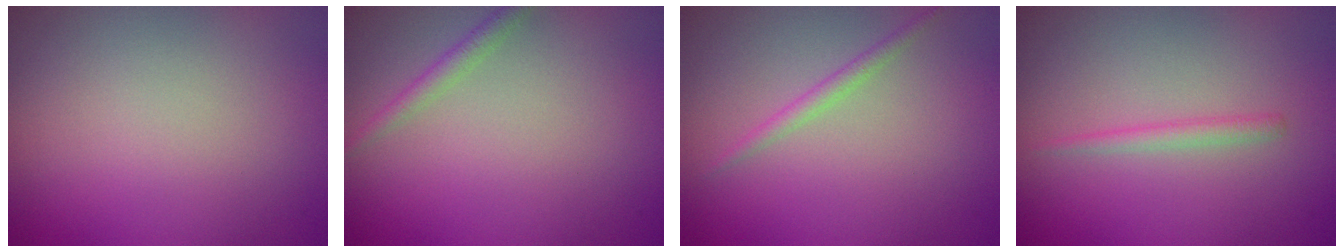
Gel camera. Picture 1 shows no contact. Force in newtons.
{"total": 1.3, "press": 1.3, "slide": 0.0}
{"total": 1.2, "press": 1.2, "slide": 0.0}
{"total": 1.1, "press": 1.1, "slide": 0.1}